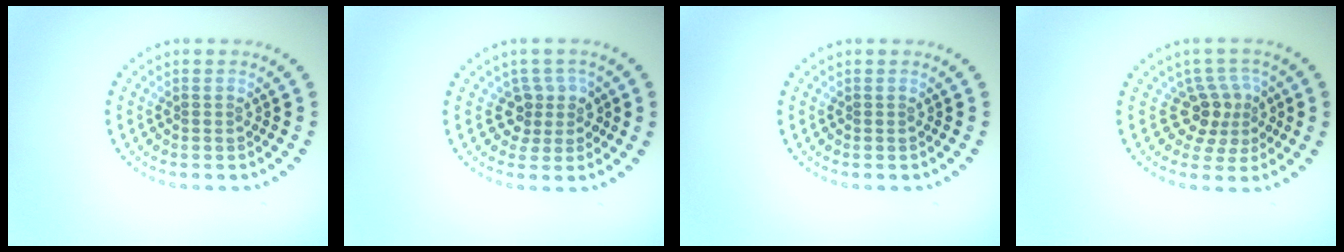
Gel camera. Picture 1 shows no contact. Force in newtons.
{"total": 2.6, "press": 2.1, "slide": 1.6}
{"total": 0.0}
{"total": 3.1, "press": 2.4, "slide": 2.0}